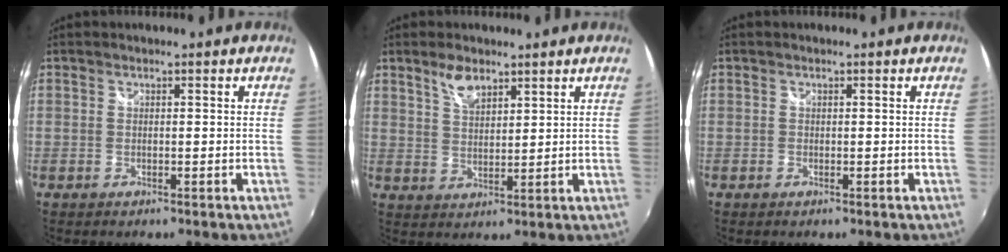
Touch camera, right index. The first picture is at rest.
{"total": 4.9, "force": [3.4, 2.2, 2.8], "torque": [-0.045, 0.004, 0.064]}
{"total": 0.0}